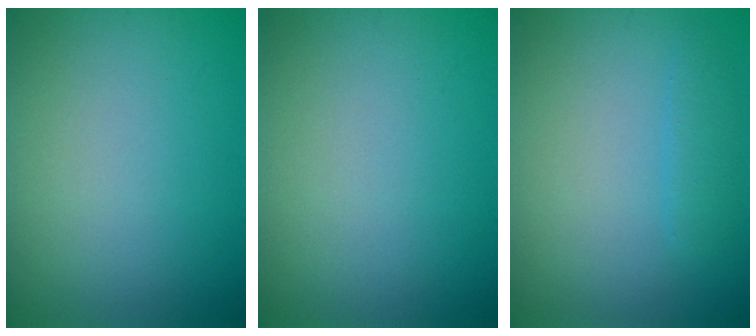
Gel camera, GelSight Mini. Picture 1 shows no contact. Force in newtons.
{"total": 0.0}
{"total": 1.4, "press": 1.4, "slide": 0.1}